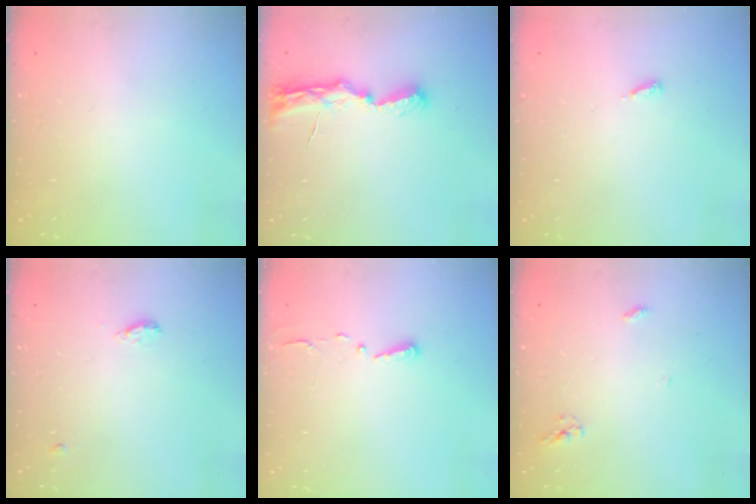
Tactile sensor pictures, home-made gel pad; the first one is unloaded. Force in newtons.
{"total": 7.7, "press": 7.7, "slide": 0.8}
{"total": 2.9, "press": 2.9, "slide": 0.2}
{"total": 8.1, "press": 5.6, "slide": 5.8}
{"total": 2.7, "press": 2.7, "slide": 0.4}
{"total": 3.8, "press": 3.8, "slide": 0.1}